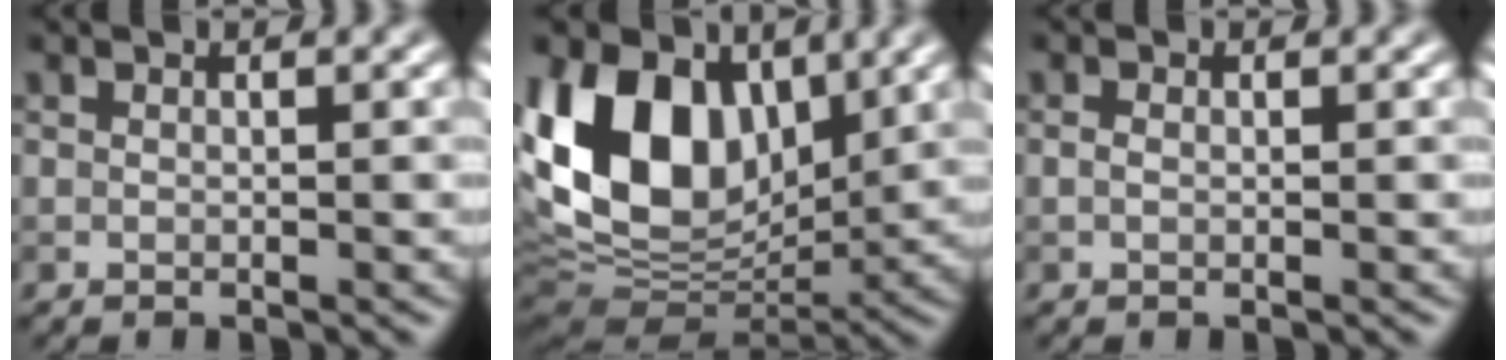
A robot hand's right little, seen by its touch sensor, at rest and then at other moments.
{"total": 13.7, "force": [3.5, 9.1, 9.6], "torque": [-0.191, 0.006, 0.058]}
{"total": 0.5, "force": [-0.1, 0.4, 0.4], "torque": [-0.010, 0.001, -0.001]}